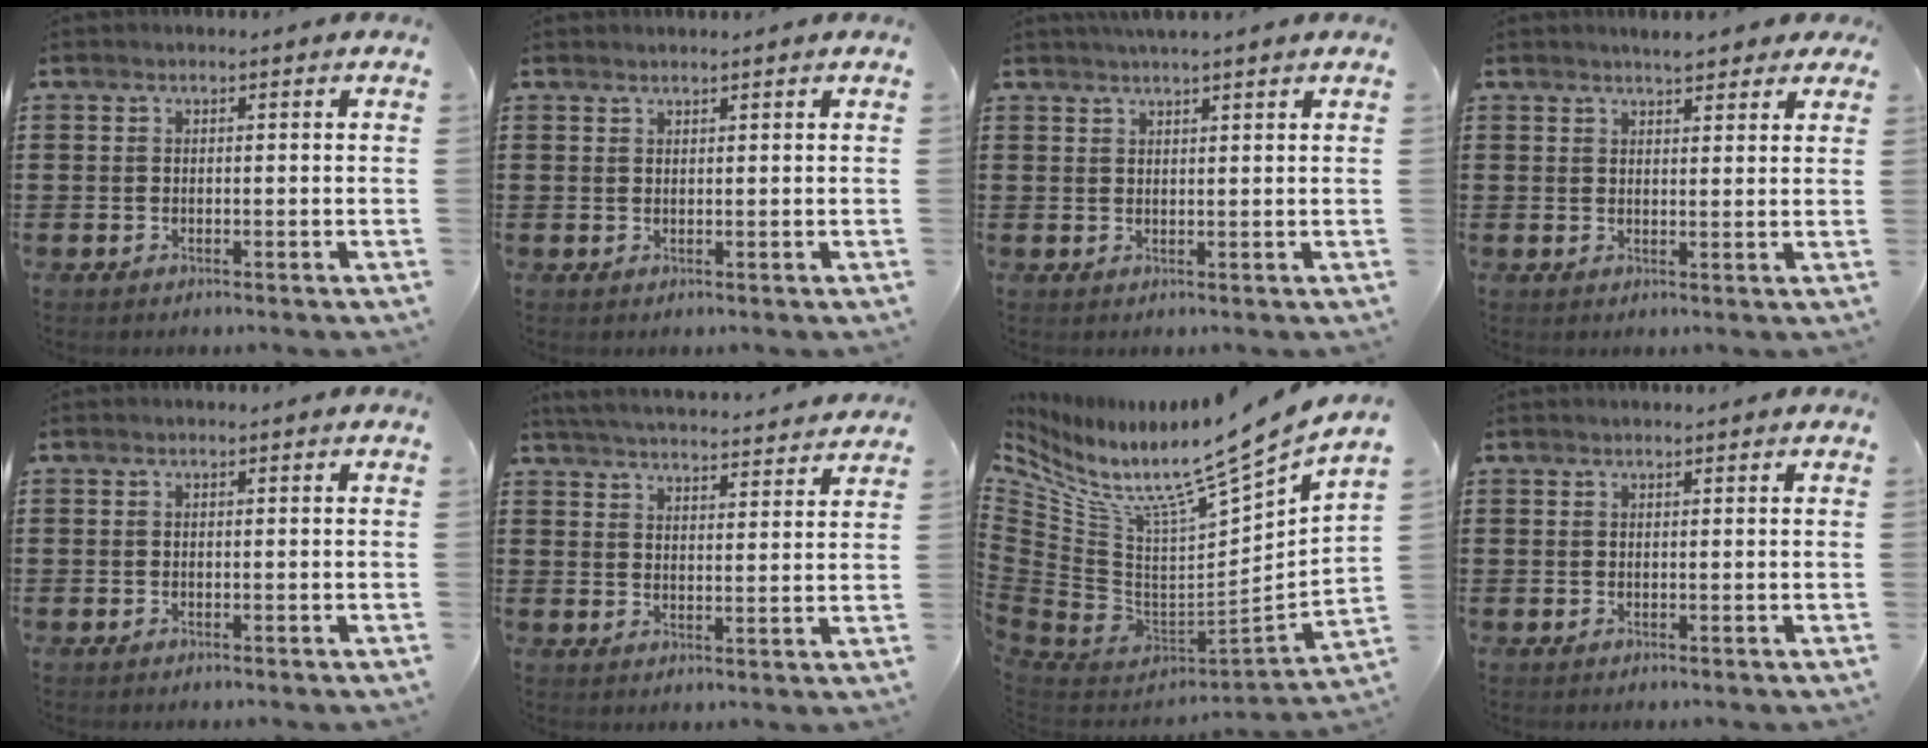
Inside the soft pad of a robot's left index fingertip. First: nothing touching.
{"total": 0.9, "force": [0.9, 0.0, 0.1], "torque": [-0.004, -0.002, 0.018]}
{"total": 2.0, "force": [1.8, -0.1, 0.7], "torque": [-0.018, 0.001, 0.035]}
{"total": 3.2, "force": [2.9, 0.7, 1.2], "torque": [-0.022, -0.003, 0.051]}
{"total": 0.0}
{"total": 4.5, "force": [4.4, -0.5, 0.5], "torque": [-0.031, -0.034, 0.074]}
{"total": 11.2, "force": [9.3, 1.0, 6.1], "torque": [-0.119, -0.094, 0.144]}
{"total": 0.5, "force": [0.5, 0.0, 0.2], "torque": [-0.005, -0.002, 0.011]}